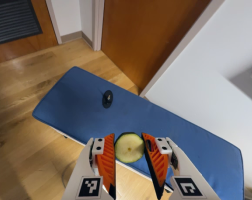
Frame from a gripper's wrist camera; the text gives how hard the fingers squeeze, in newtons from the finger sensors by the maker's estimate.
{"total": 10.9, "left": 11.6, "right": 10.2}